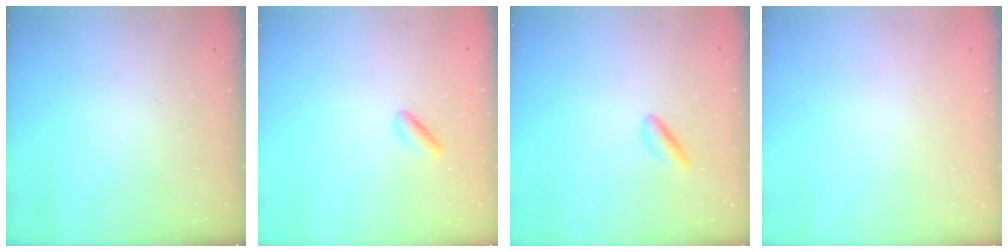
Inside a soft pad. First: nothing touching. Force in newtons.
{"total": 2.0, "press": 1.7, "slide": 1.1}
{"total": 2.0, "press": 1.7, "slide": 1.0}
{"total": 2.2, "press": 2.2, "slide": 0.1}